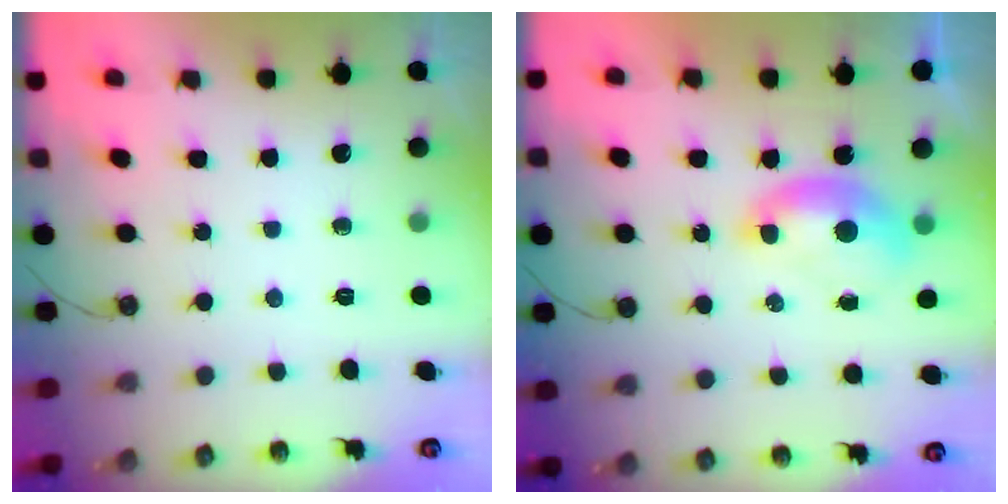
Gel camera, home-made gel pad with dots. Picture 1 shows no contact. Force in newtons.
{"total": 1.5, "press": 1.4, "slide": 0.6}